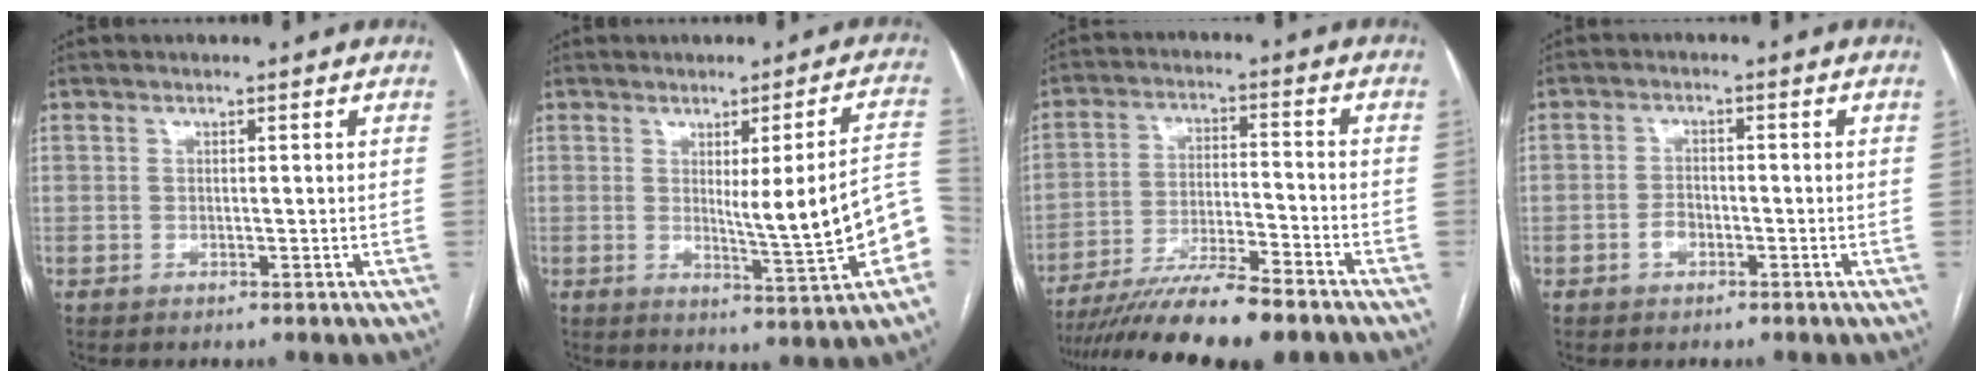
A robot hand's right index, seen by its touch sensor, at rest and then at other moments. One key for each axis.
{"total": 11.5, "fx": -1.8, "fy": 0.1, "fz": 11.3, "tx": -0.141, "ty": 0.000, "tz": -0.022}
{"total": 14.2, "fx": -11.8, "fy": 0.7, "fz": 7.9, "tx": -0.134, "ty": -0.021, "tz": -0.197}
{"total": 2.3, "fx": -1.2, "fy": 1.6, "fz": 1.3, "tx": -0.022, "ty": 0.006, "tz": -0.022}